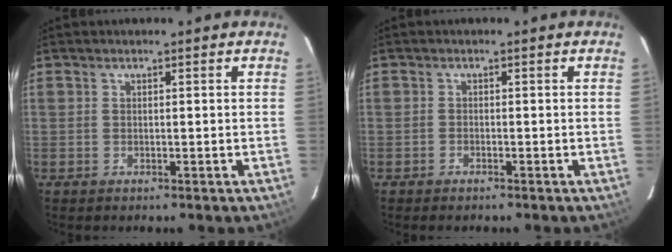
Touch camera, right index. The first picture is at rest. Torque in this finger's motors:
{"motor_torque": [0.14, -0.12, -0.03, -0.01]}